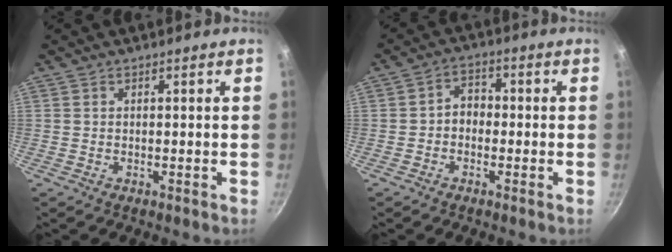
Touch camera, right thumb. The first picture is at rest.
{"total": 3.8, "force": [-1.0, 3.0, 2.2], "torque": [-0.014, 0.019, -0.025]}